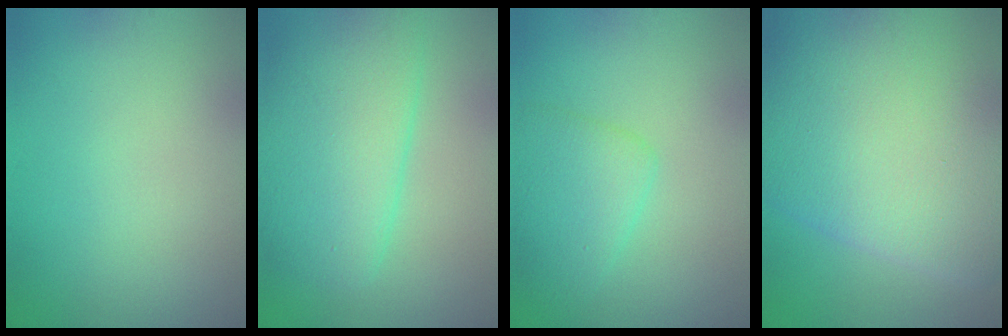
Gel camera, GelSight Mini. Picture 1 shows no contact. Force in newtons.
{"total": 6.8, "press": 6.8, "slide": 0.1}
{"total": 3.2, "press": 3.2, "slide": 0.2}
{"total": 19.7, "press": 19.7, "slide": 0.4}